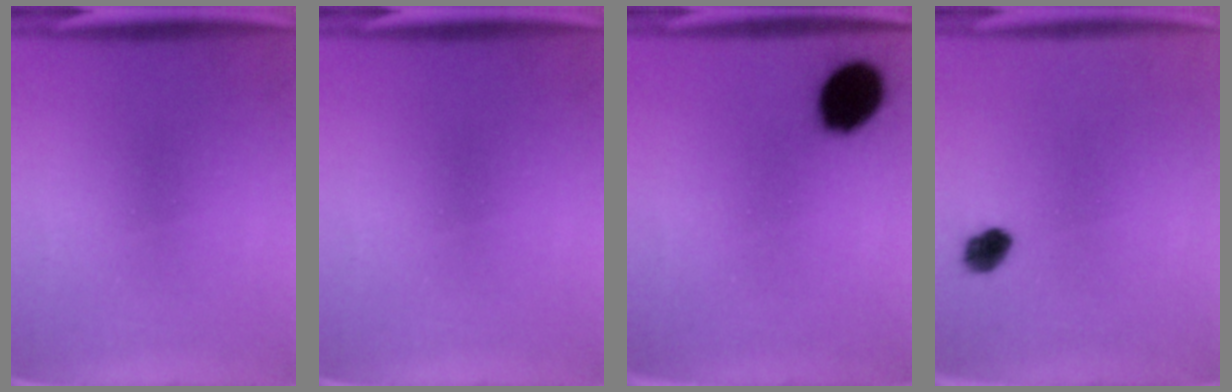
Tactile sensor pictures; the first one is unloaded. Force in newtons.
{"total": 0.0}
{"total": 10.3}
{"total": 3.9}